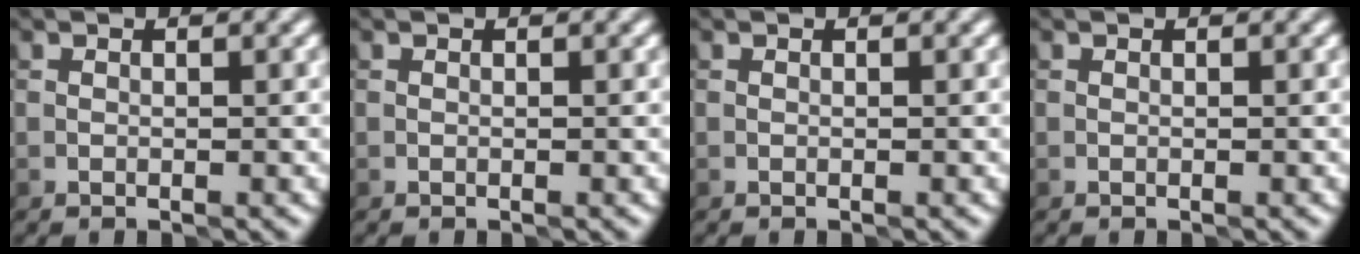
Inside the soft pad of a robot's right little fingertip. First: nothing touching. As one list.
[{"total": 0.0}, {"total": 0.0}, {"total": 0.0}]